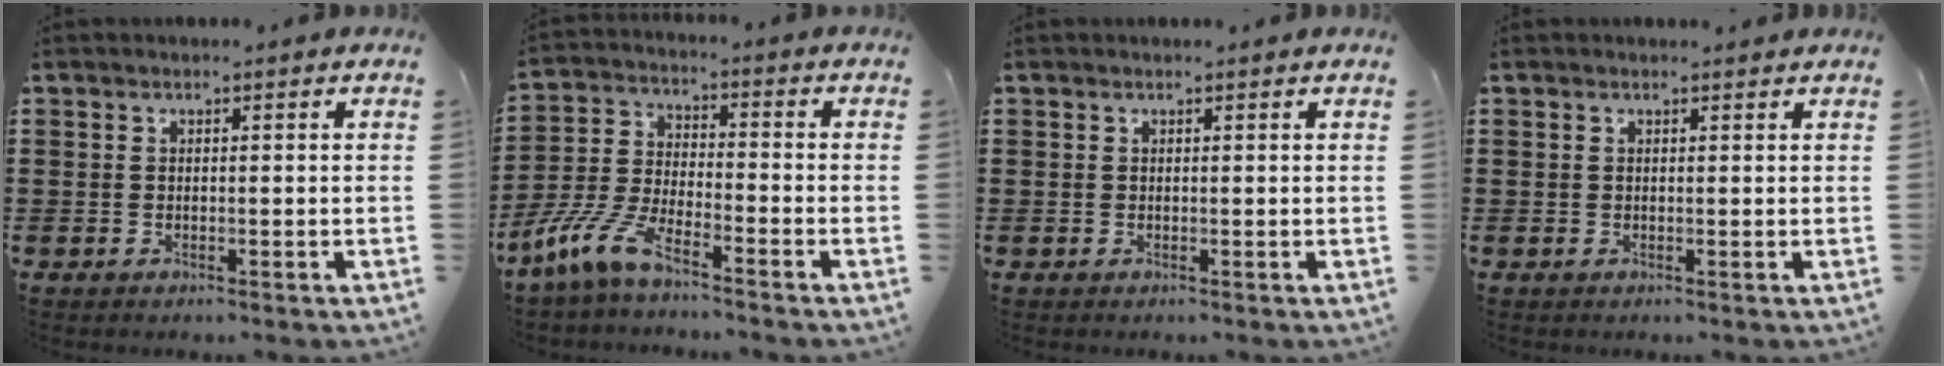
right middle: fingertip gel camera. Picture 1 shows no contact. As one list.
[{"total": 8.2, "force": [-6.6, 1.5, 4.6], "torque": [-0.118, -0.009, -0.134]}, {"total": 0.0}, {"total": 0.5, "force": [0.5, 0.1, 0.1], "torque": [0.004, -0.005, 0.008]}]